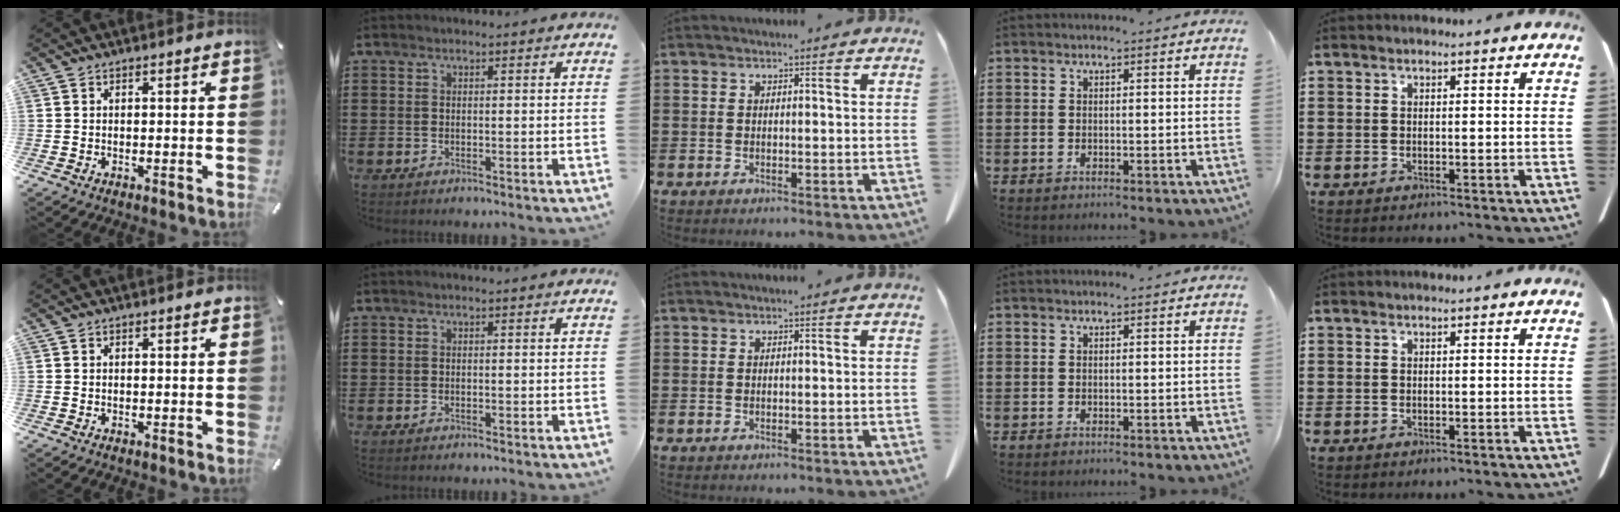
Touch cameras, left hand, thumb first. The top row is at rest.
{}